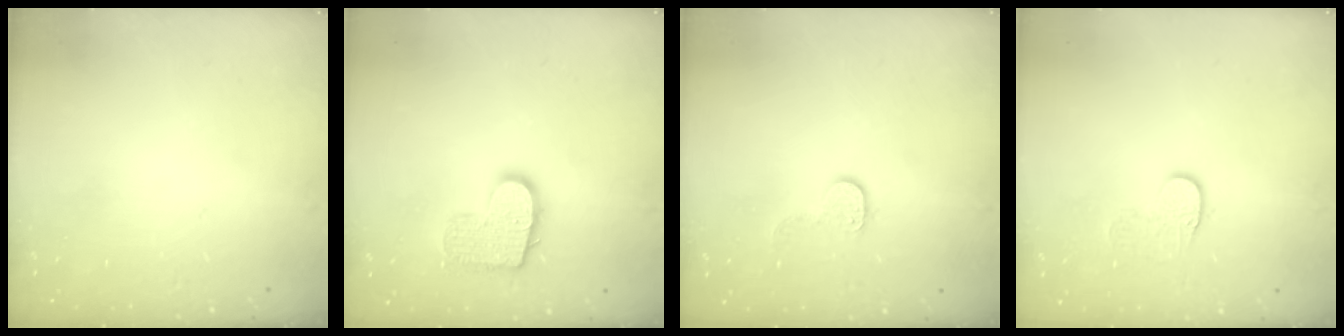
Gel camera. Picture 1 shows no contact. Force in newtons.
{"total": 12.0, "press": 12.0, "slide": 0.8}
{"total": 5.9, "press": 5.9, "slide": 0.5}
{"total": 7.0, "press": 6.9, "slide": 0.6}